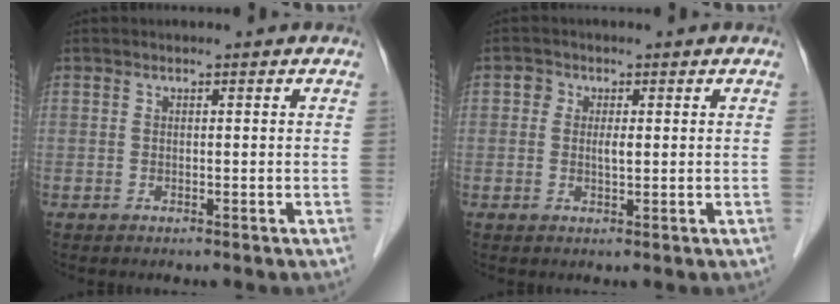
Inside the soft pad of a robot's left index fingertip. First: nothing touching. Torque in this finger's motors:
{"motor_torque": [0.12, 0.07, 0.00, 0.00]}